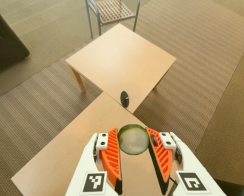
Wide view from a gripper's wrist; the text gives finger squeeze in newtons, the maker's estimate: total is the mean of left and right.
{"total": 11.5, "left": 10.9, "right": 12.0}